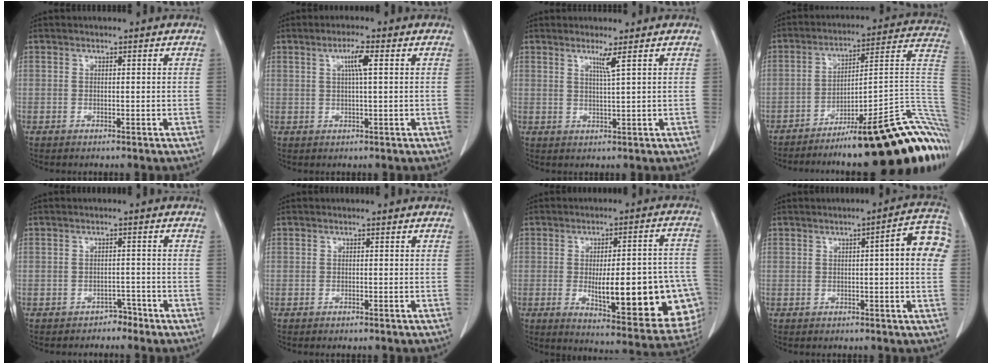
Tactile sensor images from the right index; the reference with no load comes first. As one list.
[{"total": 3.5, "force": [1.0, 0.0, 3.3], "torque": [-0.059, 0.003, 0.018]}, {"total": 2.4, "force": [1.3, -0.8, 1.8], "torque": [-0.035, -0.011, 0.029]}, {"total": 26.6, "force": [-15.4, 3.5, 21.5], "torque": [-0.176, 0.027, -0.214]}, {"total": 1.9, "force": [-1.6, 0.9, 0.1], "torque": [-0.001, 0.004, -0.024]}, {"total": 0.7, "force": [-0.6, 0.1, 0.3], "torque": [-0.008, -0.001, -0.007]}, {"total": 22.8, "force": [-4.9, 5.8, 21.5], "torque": [-0.194, 0.016, -0.039]}, {"total": 7.7, "force": [1.2, 0.8, 7.5], "torque": [-0.087, 0.021, 0.006]}]